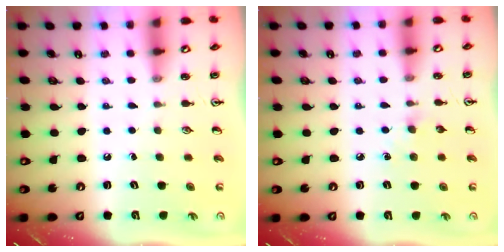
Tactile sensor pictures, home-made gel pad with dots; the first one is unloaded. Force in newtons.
{"total": 4.4, "press": 4.4, "slide": 0.6}